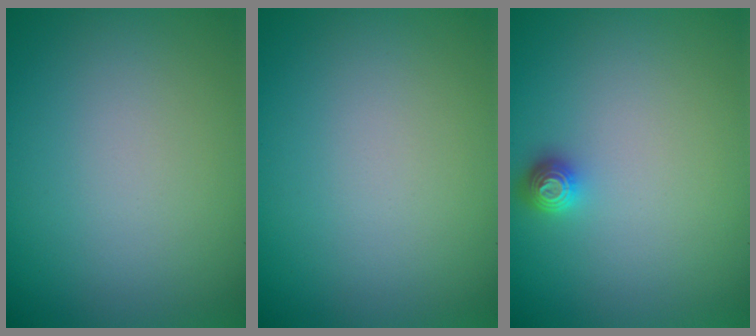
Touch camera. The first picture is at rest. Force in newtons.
{"total": 0.0}
{"total": 1.4, "press": 1.2, "slide": 0.5}